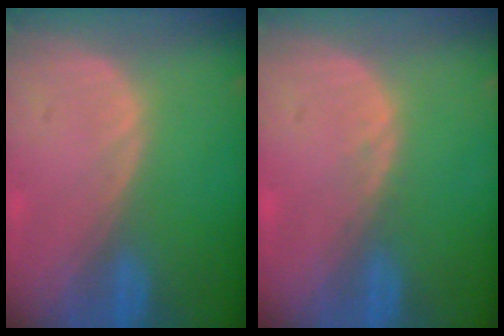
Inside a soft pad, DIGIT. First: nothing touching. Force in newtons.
{"total": 0.6, "press": 0.6, "slide": 0.1}